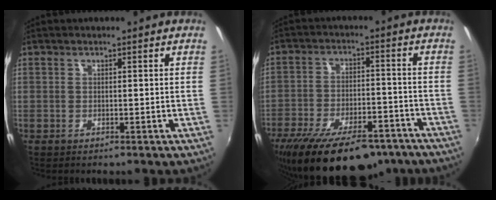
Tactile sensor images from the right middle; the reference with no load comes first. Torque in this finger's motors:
{"motor_torque": [1.30, -0.84, 0.98, 0.21]}